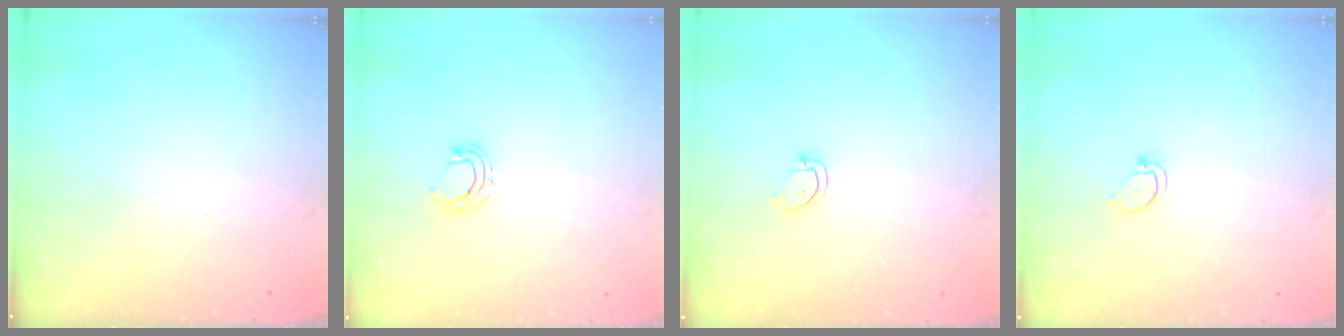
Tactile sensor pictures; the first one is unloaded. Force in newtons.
{"total": 6.3, "press": 6.2, "slide": 1.0}
{"total": 2.6, "press": 2.6, "slide": 0.3}
{"total": 2.4, "press": 2.4, "slide": 0.2}